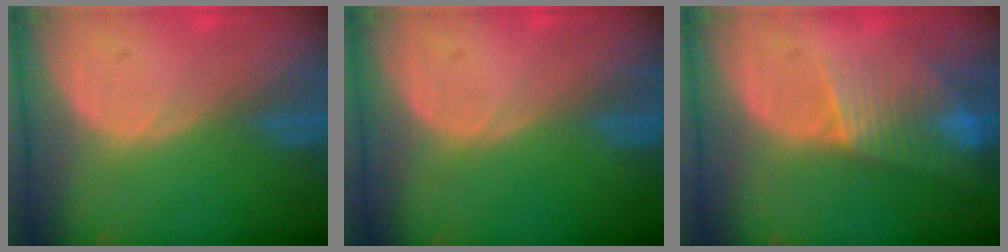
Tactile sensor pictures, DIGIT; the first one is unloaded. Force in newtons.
{"total": 0.0}
{"total": 7.7, "press": 6.8, "slide": 3.6}